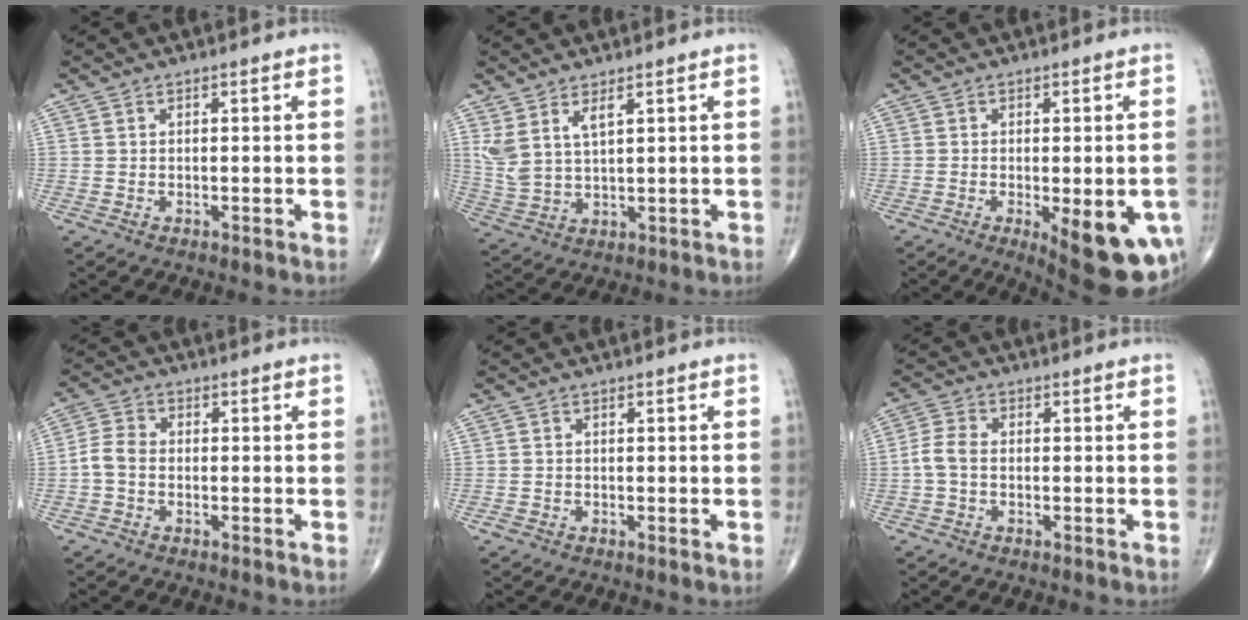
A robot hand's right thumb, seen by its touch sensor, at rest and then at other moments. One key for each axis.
{"total": 6.0, "fx": 3.1, "fy": 2.2, "fz": 4.6, "tx": -0.103, "ty": -0.016, "tz": 0.076}
{"total": 14.8, "fx": -5.1, "fy": 5.3, "fz": 12.9, "tx": -0.118, "ty": -0.004, "tz": -0.049}
{"total": 4.0, "fx": -1.0, "fy": 2.8, "fz": 2.7, "tx": -0.053, "ty": 0.011, "tz": -0.029}
{"total": 0.9, "fx": -0.4, "fy": 0.5, "fz": 0.6, "tx": -0.011, "ty": -0.002, "tz": -0.010}
{"total": 3.8, "fx": -0.7, "fy": 2.4, "fz": 2.9, "tx": -0.063, "ty": 0.010, "tz": -0.021}